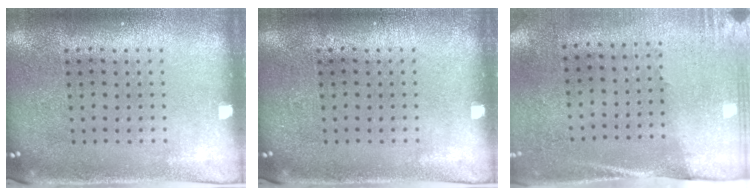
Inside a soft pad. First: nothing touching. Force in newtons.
{"total": 0.0}
{"total": 2.7, "press": 2.3, "slide": 1.4}